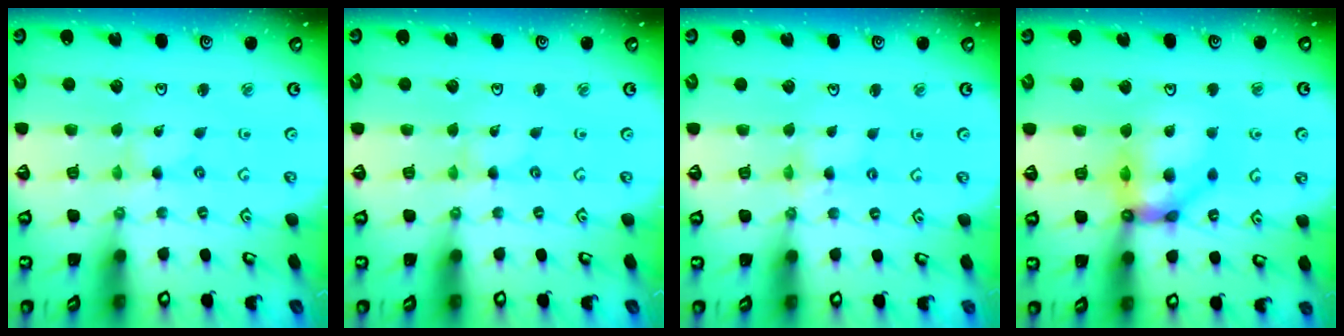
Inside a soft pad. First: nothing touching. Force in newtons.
{"total": 0.0}
{"total": 3.3, "press": 3.3, "slide": 0.3}
{"total": 12.7, "press": 12.6, "slide": 1.8}